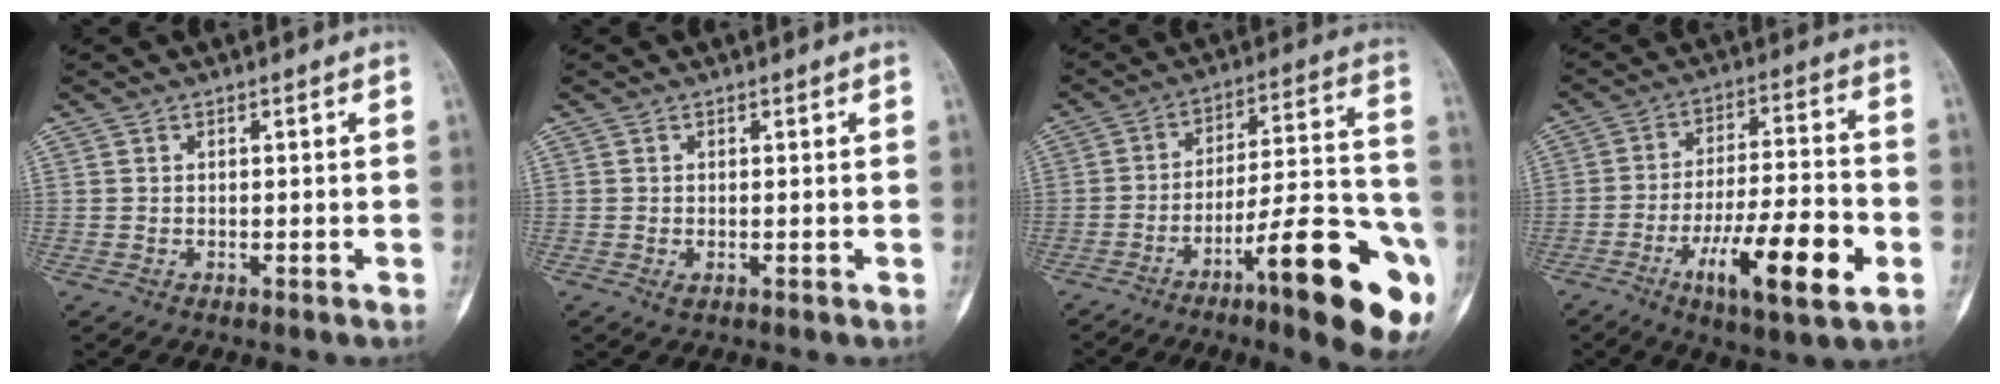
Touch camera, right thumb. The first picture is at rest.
{"total": 0.9, "force": [0.0, 0.6, 0.7], "torque": [-0.006, -0.002, 0.000]}
{"total": 22.0, "force": [-10.6, 4.8, 18.7], "torque": [-0.223, 0.066, -0.155]}
{"total": 17.4, "force": [-6.5, 4.6, 15.4], "torque": [-0.251, 0.022, -0.102]}